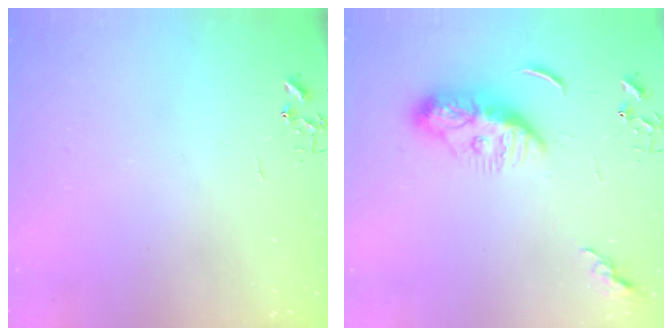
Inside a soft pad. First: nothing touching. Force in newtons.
{"total": 9.4, "press": 9.4, "slide": 1.0}